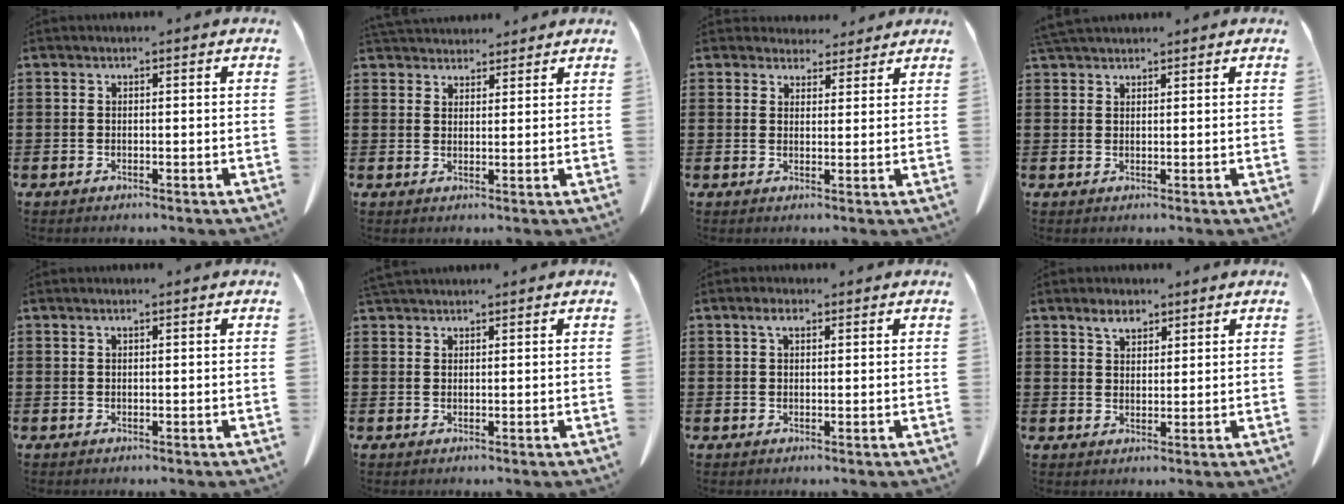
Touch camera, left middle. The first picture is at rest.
{"total": 3.6, "force": [3.4, 0.9, 0.4], "torque": [-0.016, -0.007, 0.067]}
{"total": 3.6, "force": [3.3, 1.3, 0.3], "torque": [-0.009, -0.009, 0.062]}
{"total": 2.3, "force": [2.2, 0.5, 0.7], "torque": [-0.020, 0.002, 0.043]}
{"total": 0.6, "force": [0.4, 0.0, 0.5], "torque": [-0.010, 0.000, 0.007]}
{"total": 1.4, "force": [1.4, 0.2, 0.4], "torque": [-0.011, 0.000, 0.027]}
{"total": 2.3, "force": [1.2, 0.9, 1.7], "torque": [-0.038, 0.006, 0.021]}
{"total": 3.4, "force": [2.5, 1.6, 1.6], "torque": [-0.030, 0.002, 0.046]}